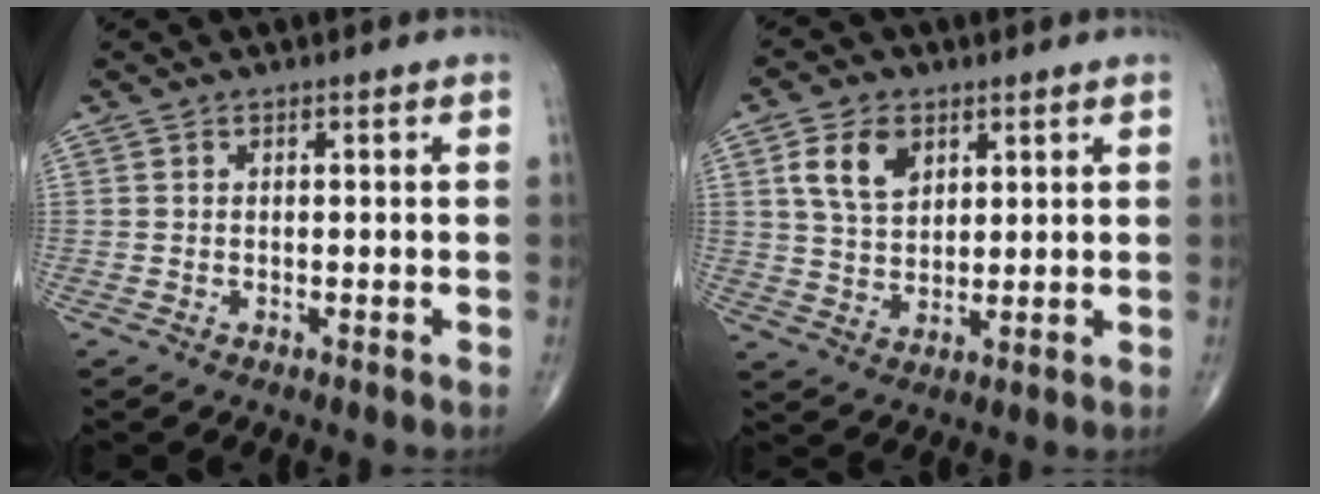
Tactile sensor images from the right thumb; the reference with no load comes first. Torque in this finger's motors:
{"motor_torque": [1.52, 1.57, 1.05, 0.49, 0.12]}